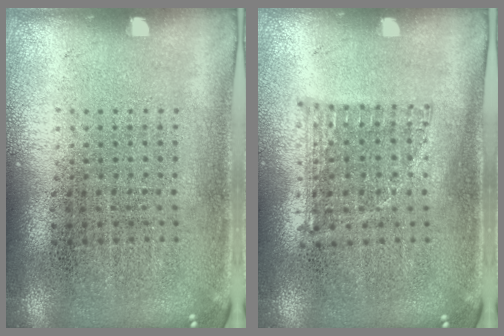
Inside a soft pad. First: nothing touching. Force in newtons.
{"total": 0.8, "press": 0.7, "slide": 0.2}